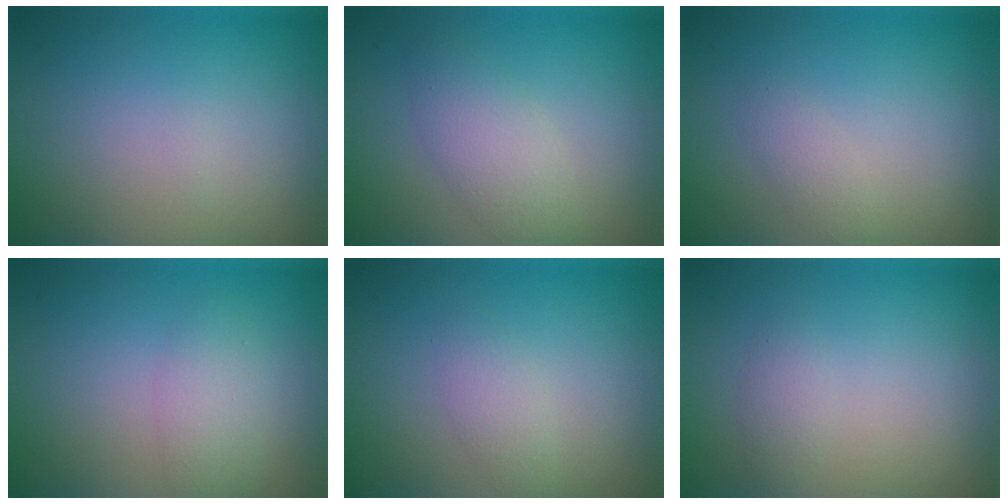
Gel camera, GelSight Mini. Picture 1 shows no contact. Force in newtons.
{"total": 2.9, "press": 2.9, "slide": 0.1}
{"total": 1.1, "press": 1.1, "slide": 0.0}
{"total": 2.2, "press": 2.1, "slide": 0.2}
{"total": 1.5, "press": 1.5, "slide": 0.0}
{"total": 1.1, "press": 1.1, "slide": 0.1}